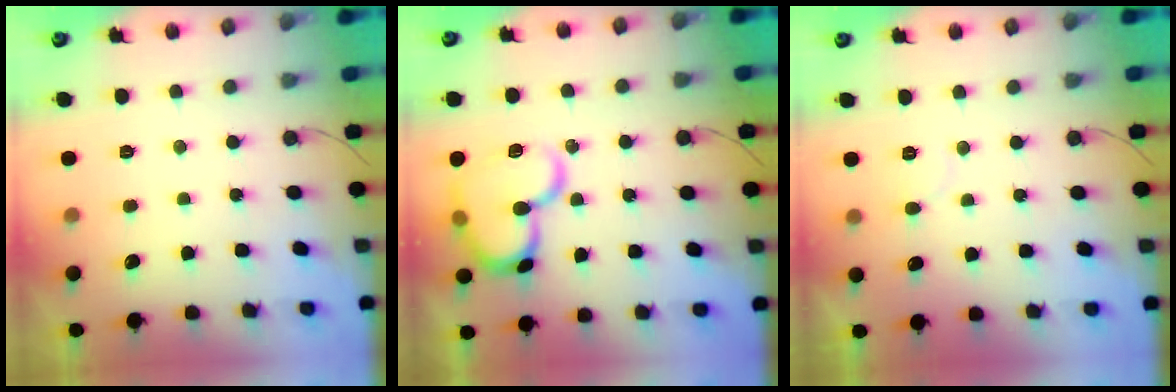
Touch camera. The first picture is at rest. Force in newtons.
{"total": 16.4, "press": 16.3, "slide": 1.6}
{"total": 4.2, "press": 4.2, "slide": 0.4}